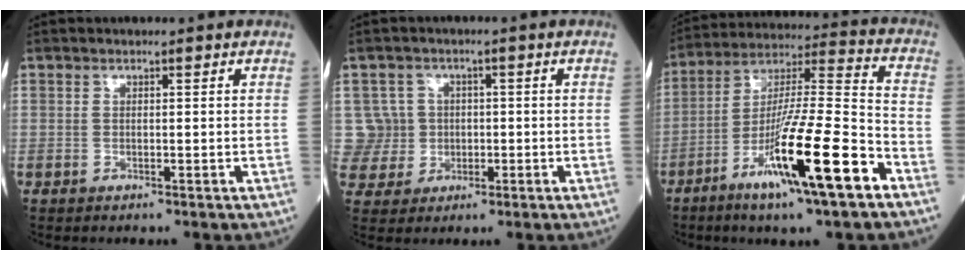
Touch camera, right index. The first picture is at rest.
{"total": 5.8, "force": [0.2, 5.8, -0.4], "torque": [0.018, 0.017, 0.010]}
{"total": 18.4, "force": [-9.0, 0.6, 16.0], "torque": [-0.299, -0.030, -0.158]}